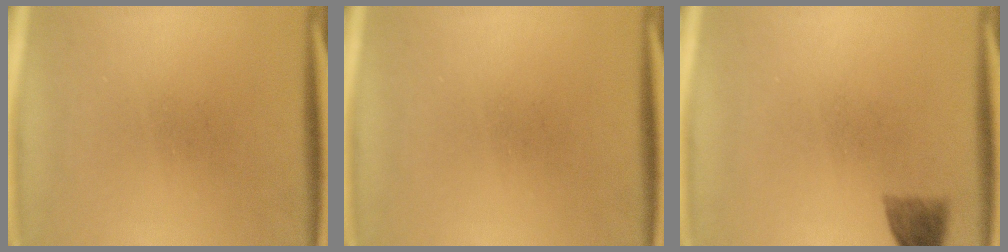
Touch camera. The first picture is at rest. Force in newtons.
{"total": 0.0}
{"total": 3.1}